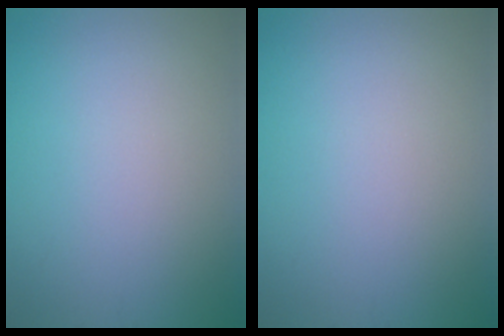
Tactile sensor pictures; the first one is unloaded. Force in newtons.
{"total": 0.0}